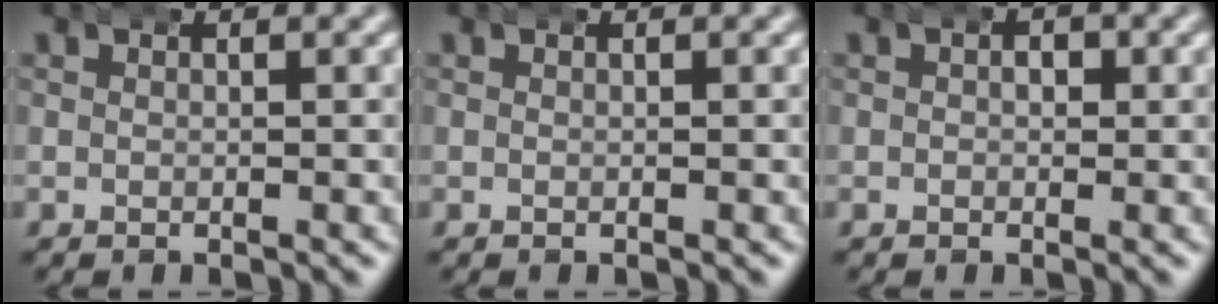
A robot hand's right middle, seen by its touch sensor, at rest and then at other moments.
{"total": 0.0}
{"total": 1.5, "force": [0.4, 1.0, 1.0], "torque": [-0.008, -0.001, 0.004]}